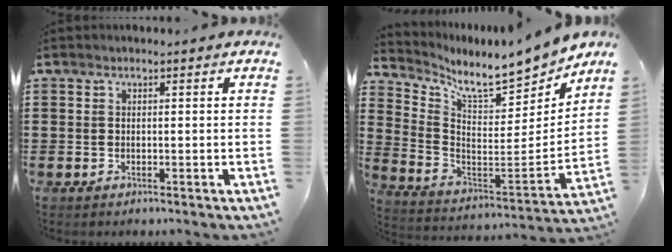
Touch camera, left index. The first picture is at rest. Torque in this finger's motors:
{"motor_torque": [1.25, -0.89, 0.54, 0.15]}